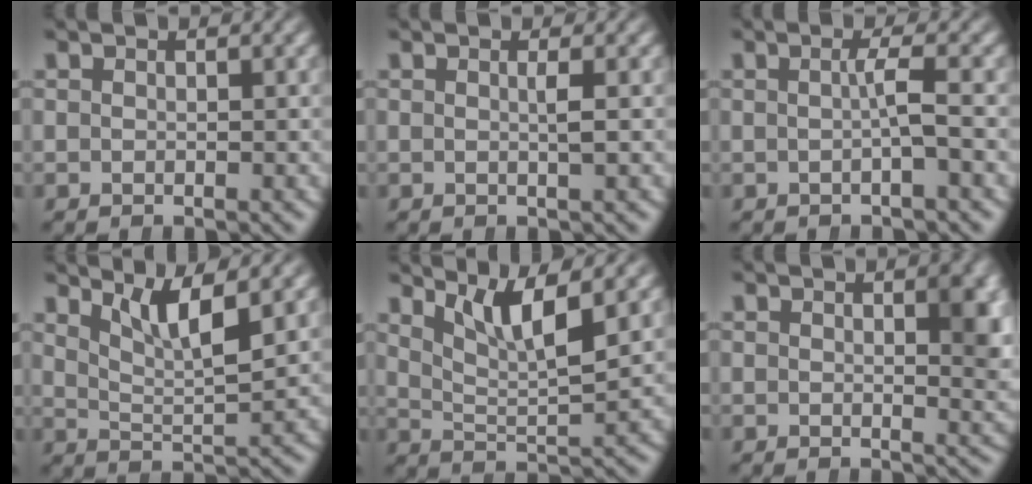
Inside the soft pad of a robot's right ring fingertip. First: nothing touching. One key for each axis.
{"total": 0.9, "fx": 0.1, "fy": -0.4, "fz": 0.8, "tx": -0.021, "ty": -0.004, "tz": 0.001}
{"total": 1.6, "fx": -0.6, "fy": -0.7, "fz": 1.3, "tx": -0.025, "ty": 0.001, "tz": -0.010}
{"total": 4.1, "fx": 2.7, "fy": 0.8, "fz": 3.0, "tx": -0.060, "ty": -0.014, "tz": 0.051}
{"total": 4.7, "fx": 3.0, "fy": 1.1, "fz": 3.4, "tx": -0.067, "ty": -0.013, "tz": 0.055}
{"total": 3.0, "fx": 0.7, "fy": 0.9, "fz": 2.8, "tx": -0.030, "ty": -0.010, "tz": 0.011}